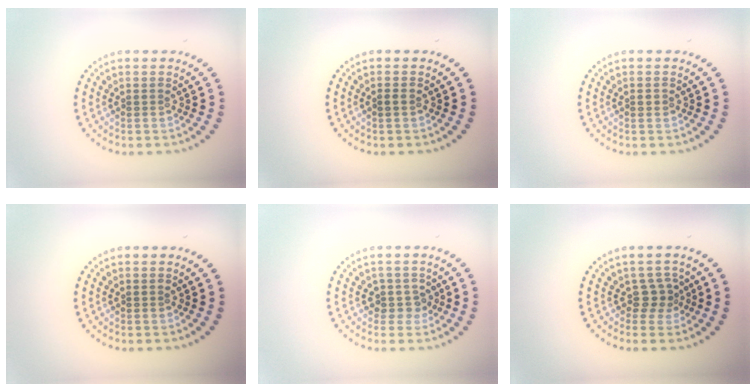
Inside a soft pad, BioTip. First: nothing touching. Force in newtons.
{"total": 0.7, "press": 0.6, "slide": 0.1}
{"total": 0.7, "press": 0.7, "slide": 0.1}
{"total": 0.0}
{"total": 1.9, "press": 1.5, "slide": 1.2}
{"total": 2.0, "press": 1.3, "slide": 1.5}